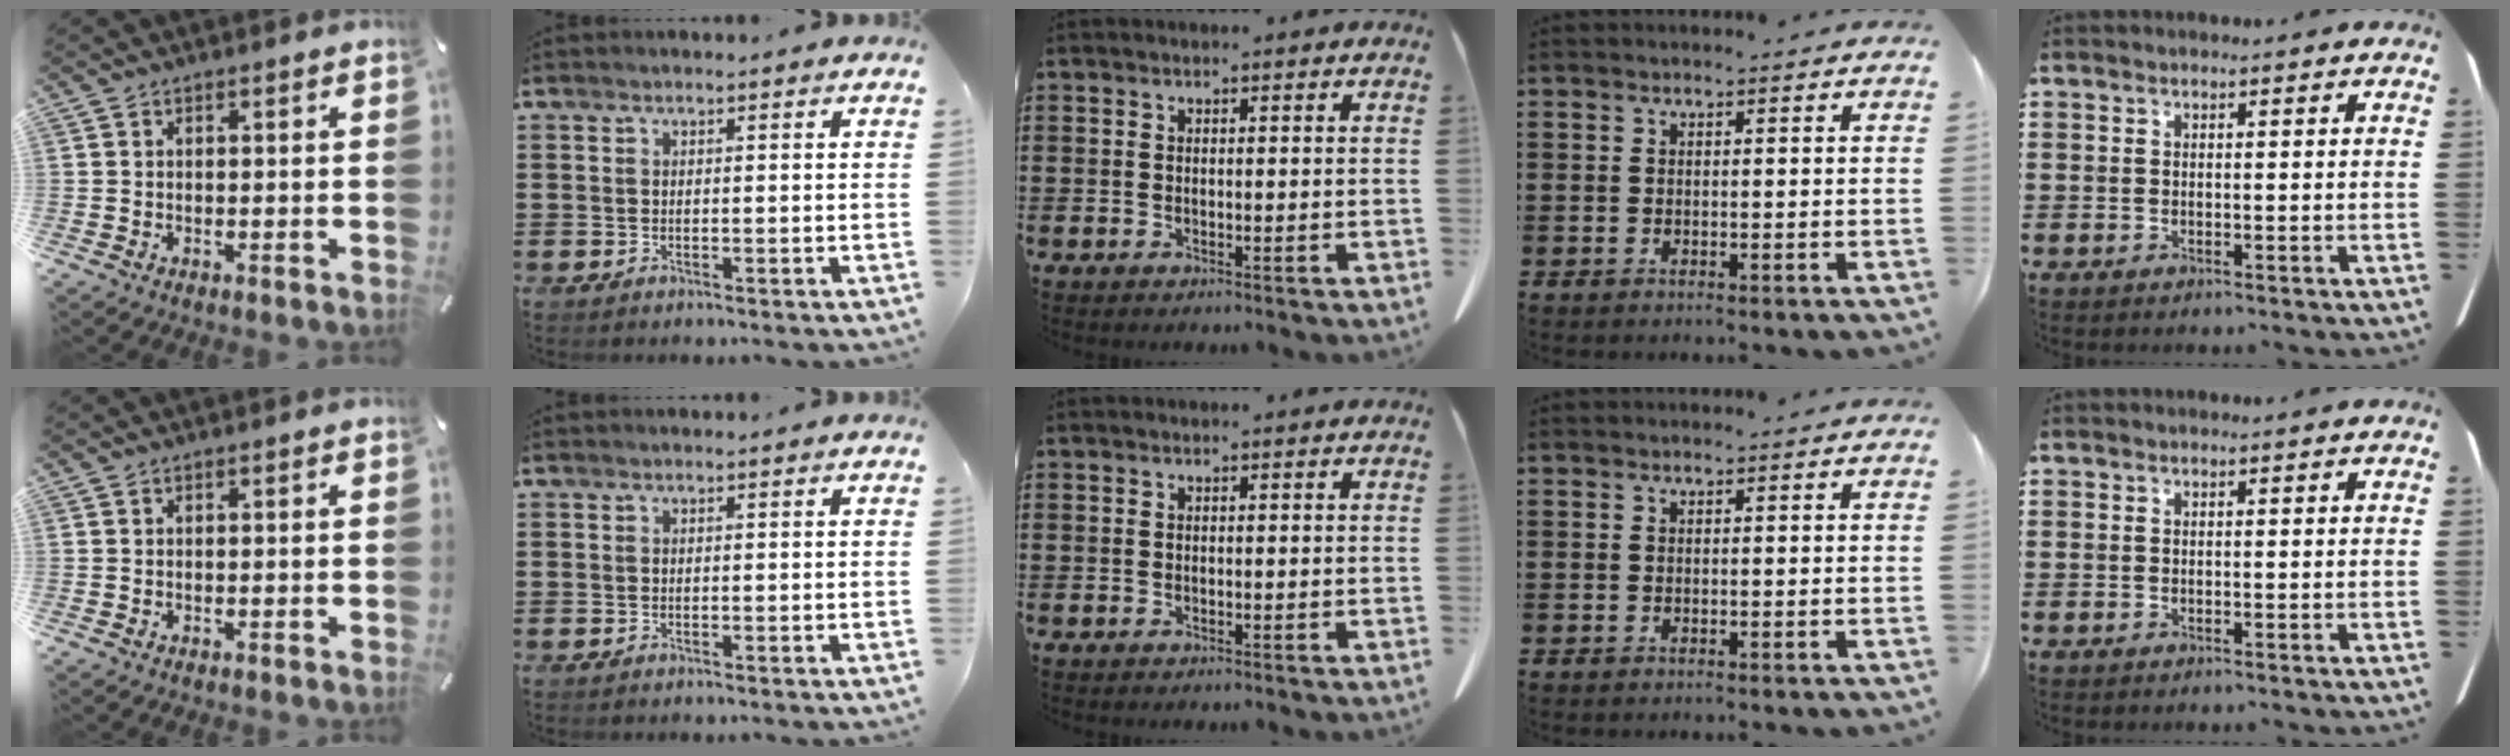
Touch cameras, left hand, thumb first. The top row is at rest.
{}